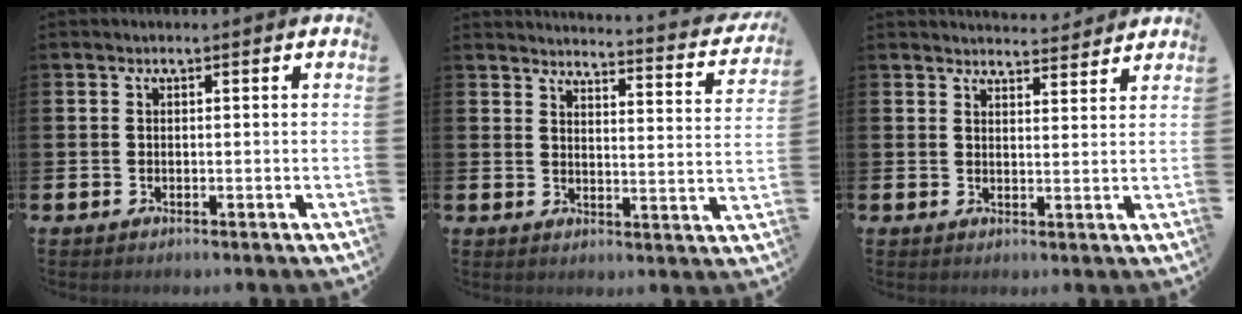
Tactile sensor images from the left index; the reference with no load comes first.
{"total": 3.6, "force": [3.6, 0.0, 0.7], "torque": [-0.011, -0.043, 0.053]}
{"total": 3.7, "force": [3.7, 0.2, -0.1], "torque": [0.008, -0.028, 0.065]}